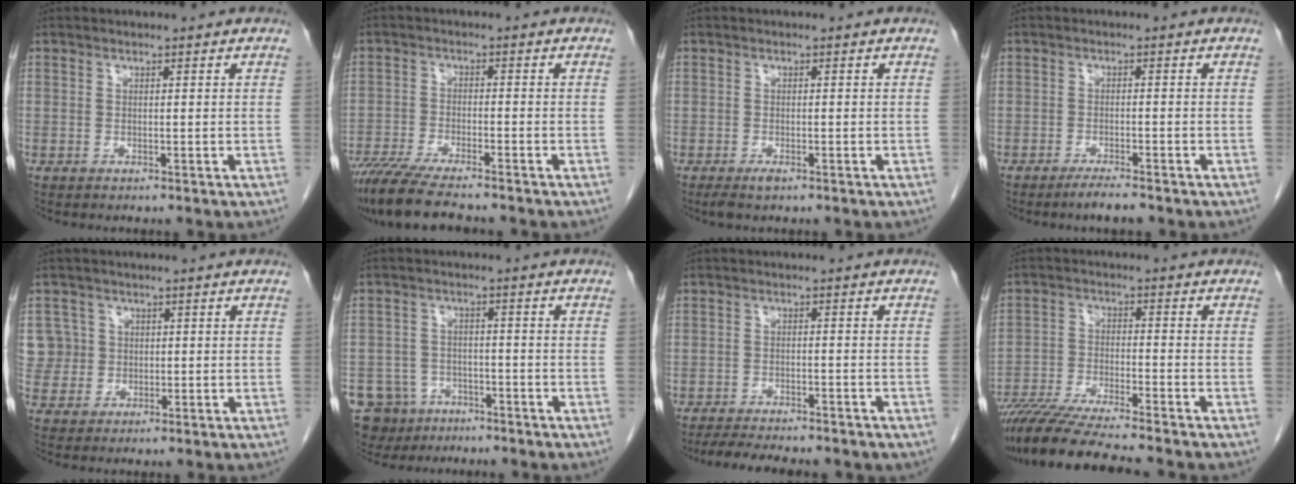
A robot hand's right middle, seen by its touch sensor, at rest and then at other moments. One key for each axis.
{"total": 10.5, "fx": -8.9, "fy": 0.9, "fz": 5.4, "tx": -0.087, "ty": -0.026, "tz": -0.145}
{"total": 1.6, "fx": -1.0, "fy": 0.5, "fz": 1.2, "tx": -0.024, "ty": -0.003, "tz": -0.015}
{"total": 3.0, "fx": -2.4, "fy": 0.0, "fz": 1.7, "tx": -0.040, "ty": -0.008, "tz": -0.041}
{"total": 8.4, "fx": 1.4, "fy": 8.3, "fz": 0.6, "tx": -0.023, "ty": 0.037, "tz": 0.038}
{"total": 9.2, "fx": -6.3, "fy": 6.5, "fz": 1.5, "tx": -0.035, "ty": 0.006, "tz": -0.098}
{"total": 9.8, "fx": -8.4, "fy": 2.0, "fz": 4.6, "tx": -0.068, "ty": -0.005, "tz": -0.115}
{"total": 12.7, "fx": -11.1, "fy": -0.3, "fz": 6.1, "tx": -0.102, "ty": -0.025, "tz": -0.188}